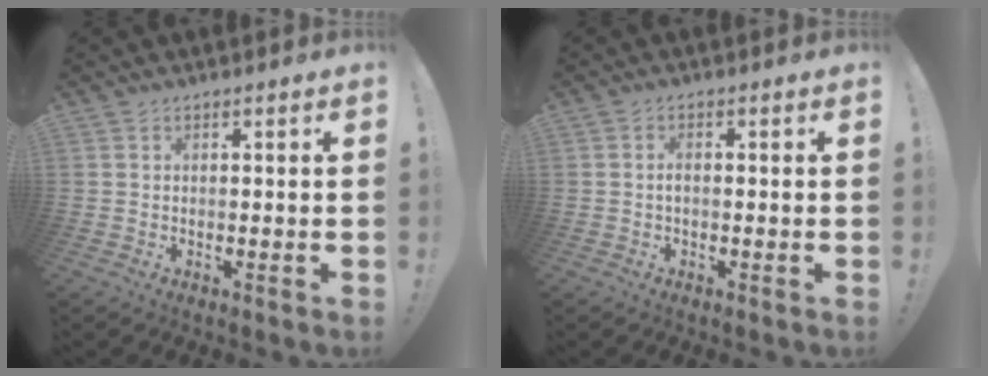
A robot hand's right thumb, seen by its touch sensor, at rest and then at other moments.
{"total": 1.5, "force": [-0.6, 0.6, 1.2], "torque": [-0.028, 0.005, -0.009]}